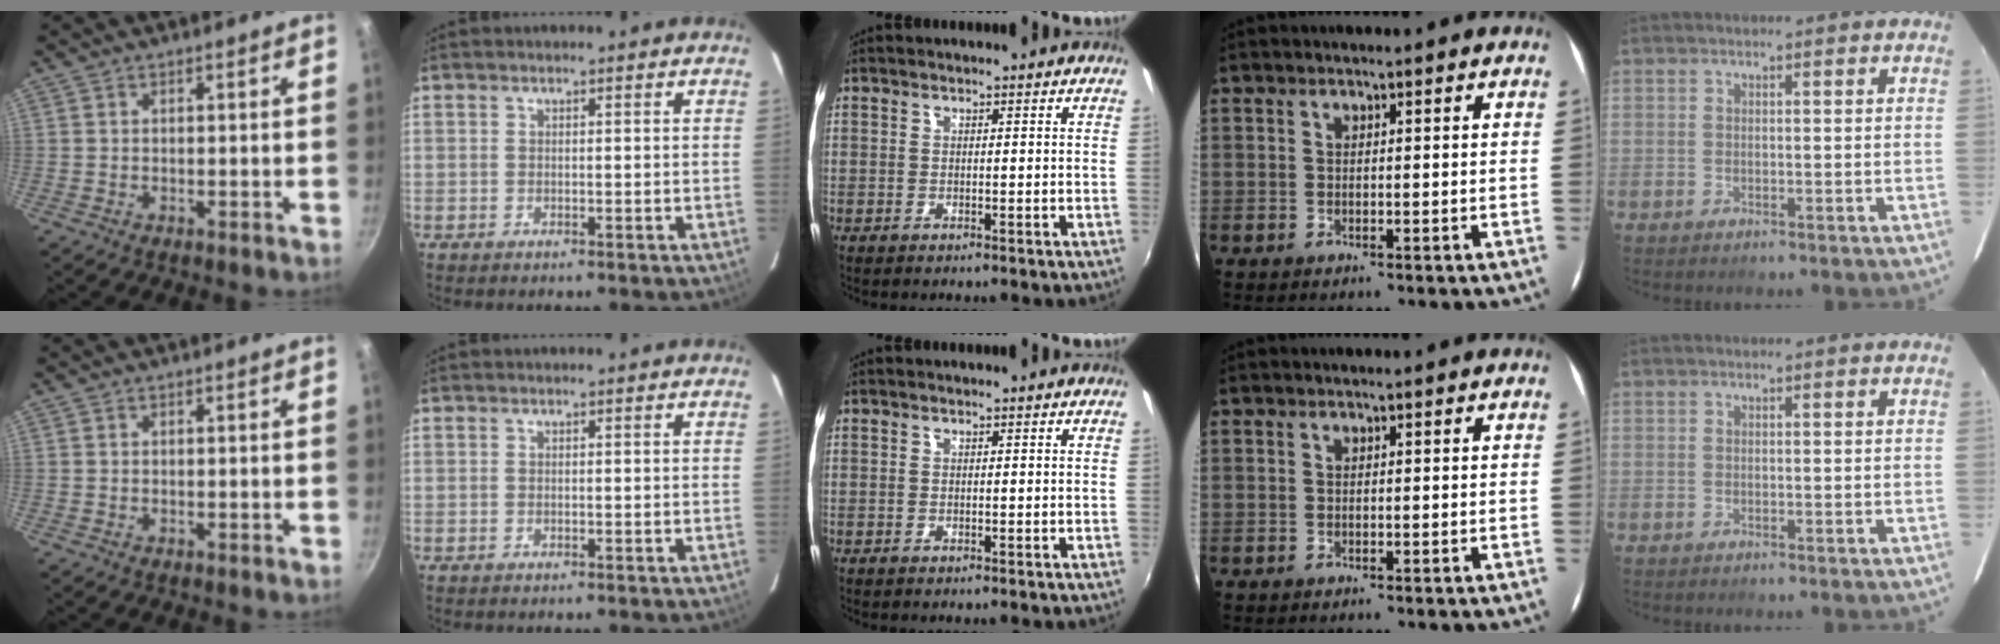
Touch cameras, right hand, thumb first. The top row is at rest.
{}